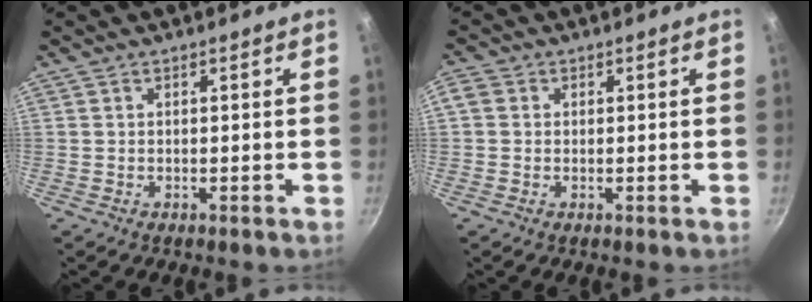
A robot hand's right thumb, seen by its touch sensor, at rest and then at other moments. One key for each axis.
{"total": 2.4, "fx": 0.2, "fy": 2.2, "fz": 1.1, "tx": -0.022, "ty": 0.007, "tz": -0.003}